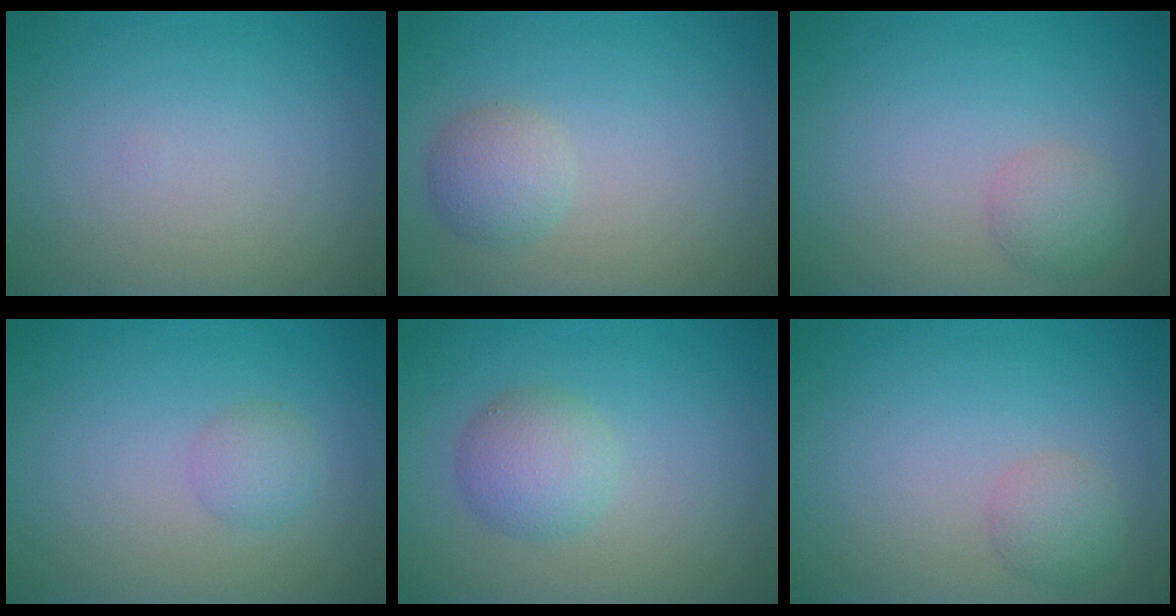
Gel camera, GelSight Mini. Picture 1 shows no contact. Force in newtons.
{"total": 2.4, "press": 2.4, "slide": 0.0}
{"total": 1.9, "press": 1.9, "slide": 0.1}
{"total": 1.6, "press": 1.6, "slide": 0.0}
{"total": 3.1, "press": 3.1, "slide": 0.1}
{"total": 1.9, "press": 1.9, "slide": 0.1}